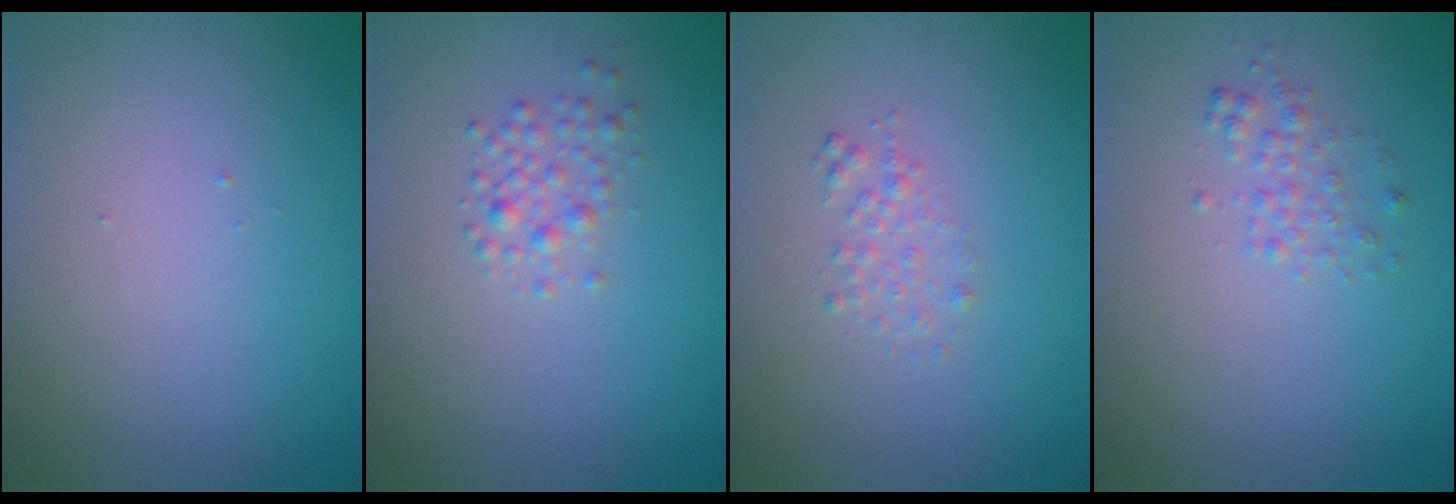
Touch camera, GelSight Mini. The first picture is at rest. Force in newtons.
{"total": 1.6, "press": 1.6, "slide": 0.1}
{"total": 1.2, "press": 1.2, "slide": 0.0}
{"total": 1.4, "press": 1.4, "slide": 0.0}